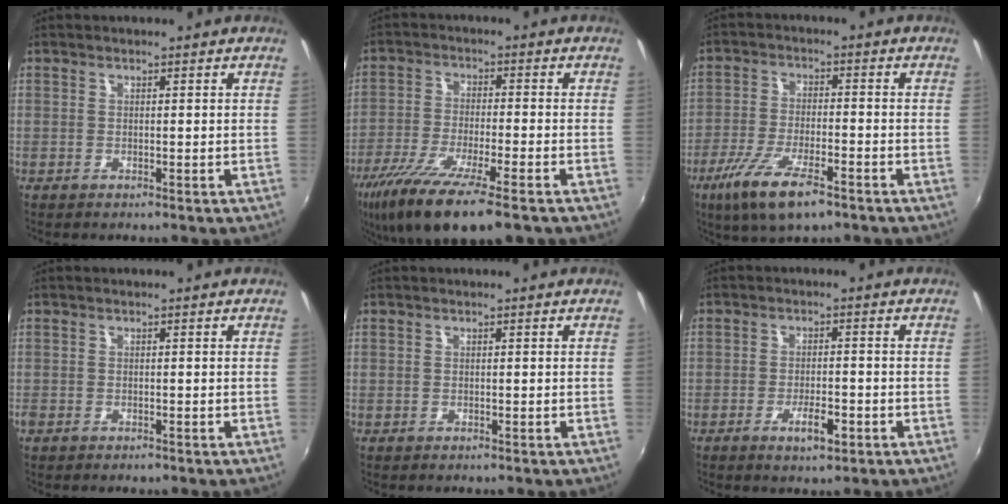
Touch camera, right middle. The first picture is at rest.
{"total": 15.8, "force": [-10.9, 2.4, 11.1], "torque": [-0.223, -0.056, -0.190]}
{"total": 11.6, "force": [-7.1, 3.1, 8.6], "torque": [-0.187, -0.029, -0.130]}
{"total": 1.6, "force": [-1.2, 0.9, 0.7], "torque": [-0.017, -0.006, -0.020]}
{"total": 0.0}
{"total": 4.4, "force": [-2.3, 1.4, 3.6], "torque": [-0.073, -0.003, -0.035]}